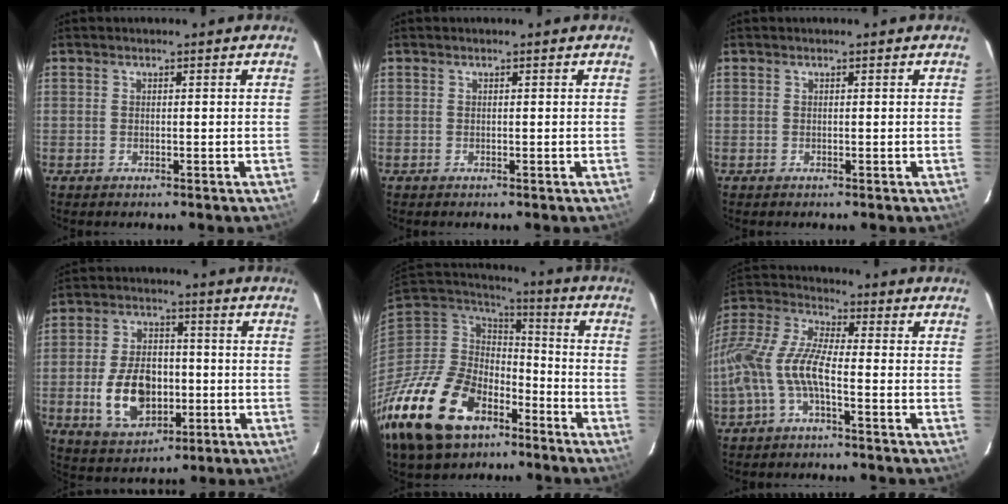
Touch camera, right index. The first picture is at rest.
{"total": 0.0}
{"total": 0.0}
{"total": 12.6, "force": [-2.8, 8.1, 9.2], "torque": [-0.188, 0.007, -0.033]}
{"total": 25.7, "force": [-15.8, 15.2, 13.4], "torque": [-0.316, -0.012, -0.262]}
{"total": 13.0, "force": [-4.1, 4.1, 11.6], "torque": [-0.257, 0.004, -0.089]}